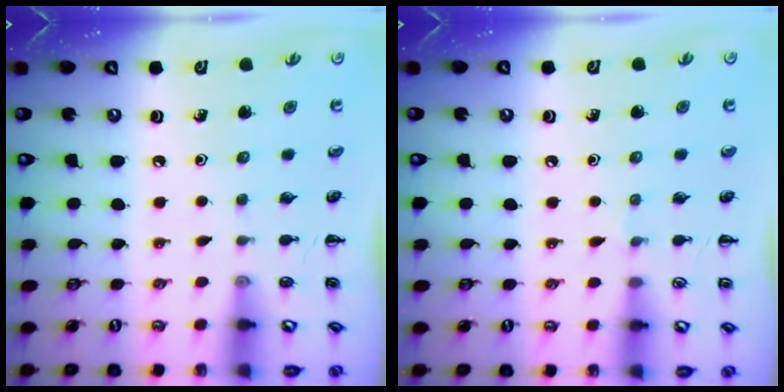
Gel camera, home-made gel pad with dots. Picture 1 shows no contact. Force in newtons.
{"total": 2.9, "press": 2.7, "slide": 1.1}